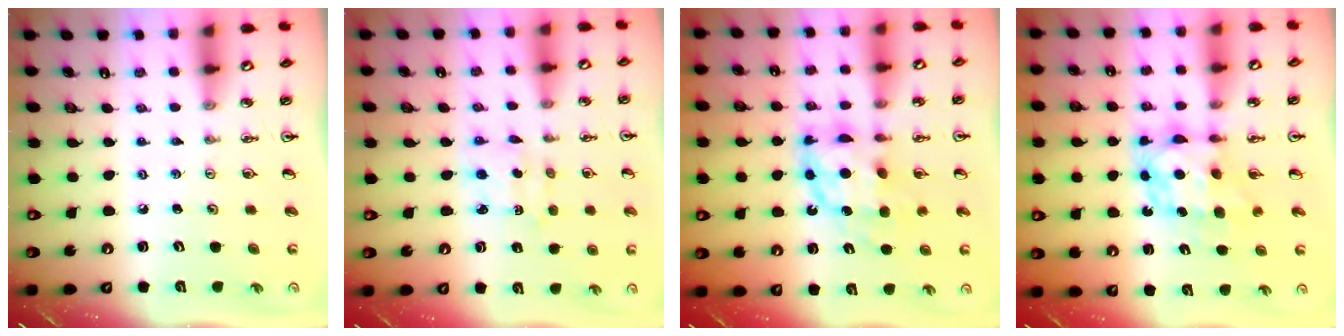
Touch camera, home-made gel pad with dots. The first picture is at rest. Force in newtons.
{"total": 2.3, "press": 2.3, "slide": 0.2}
{"total": 11.3, "press": 11.3, "slide": 1.4}
{"total": 7.1, "press": 7.1, "slide": 0.6}